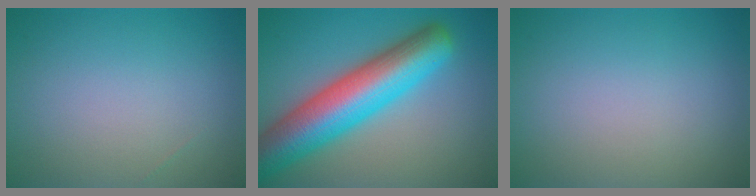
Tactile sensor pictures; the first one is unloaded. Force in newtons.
{"total": 10.8, "press": 10.8, "slide": 0.4}
{"total": 0.0}